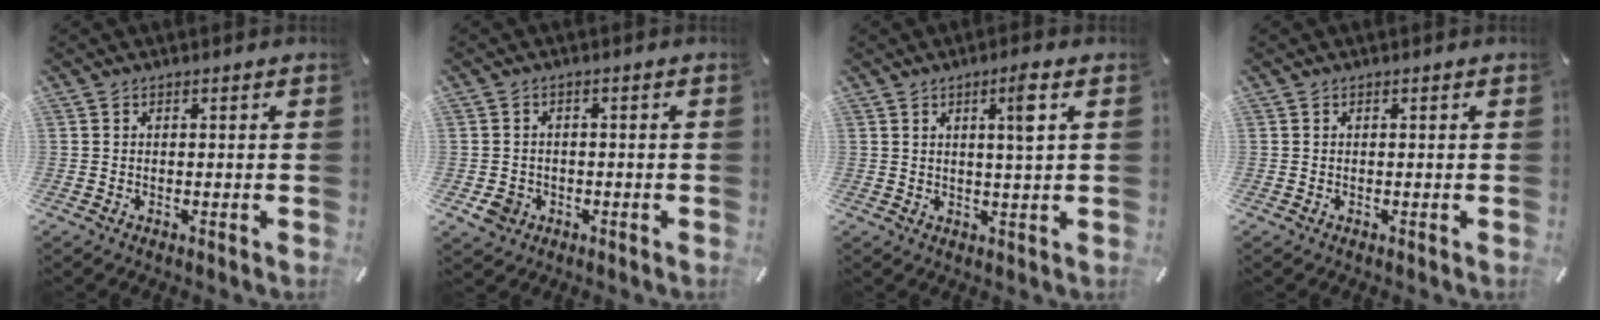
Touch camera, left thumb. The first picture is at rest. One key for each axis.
{"total": 4.2, "fx": -1.6, "fy": 3.6, "fz": 1.5, "tx": -0.036, "ty": 0.003, "tz": -0.030}
{"total": 5.0, "fx": 2.1, "fy": 0.3, "fz": 4.6, "tx": -0.078, "ty": -0.005, "tz": 0.027}
{"total": 0.0}